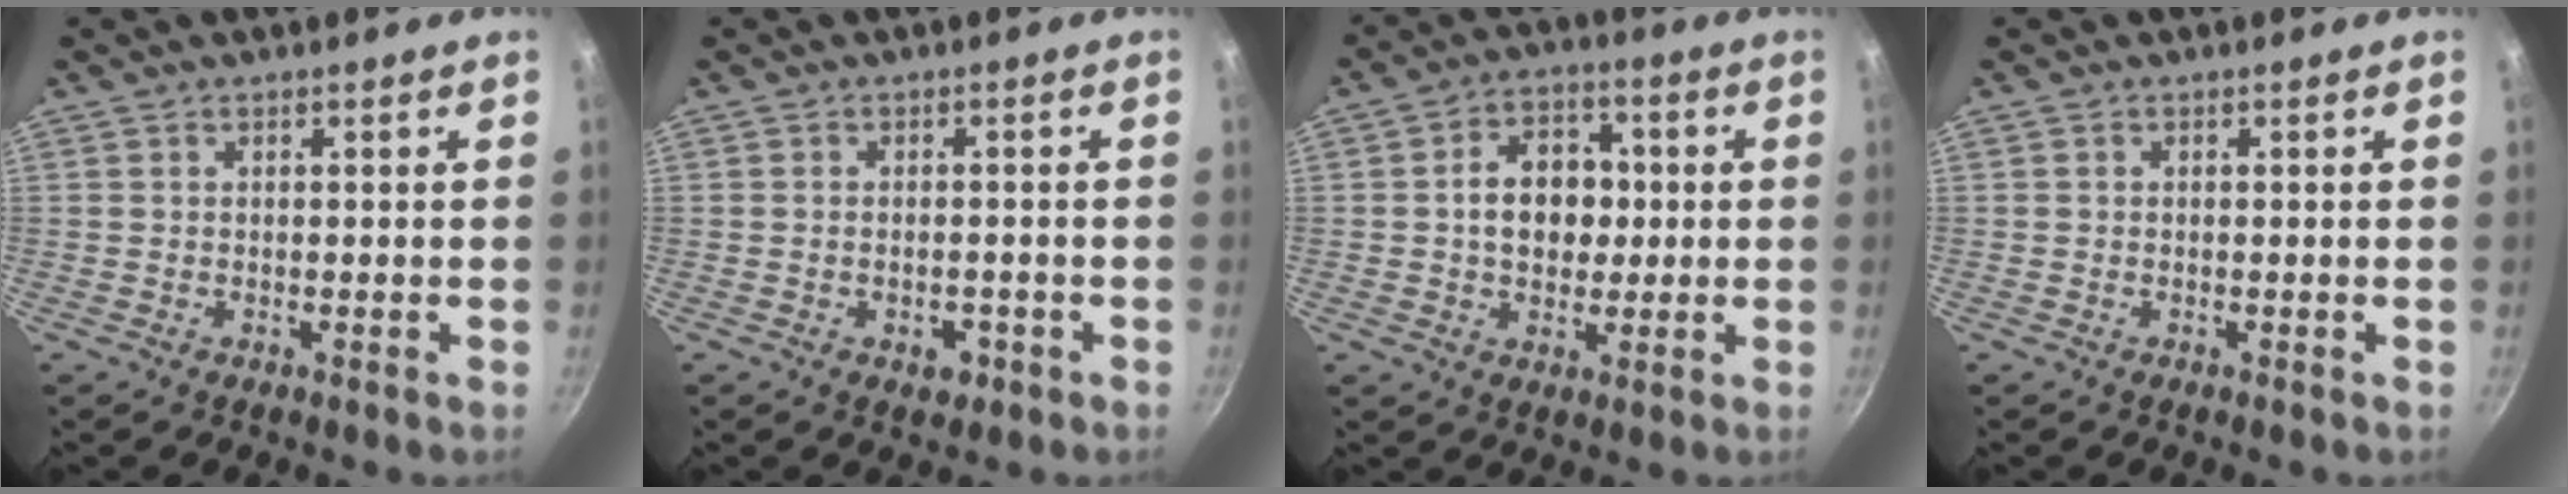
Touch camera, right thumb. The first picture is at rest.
{"total": 2.9, "force": [-1.3, 1.7, 1.9], "torque": [-0.022, 0.011, -0.014]}
{"total": 10.3, "force": [0.5, 7.9, 6.7], "torque": [-0.069, 0.015, 0.001]}
{"total": 0.0}